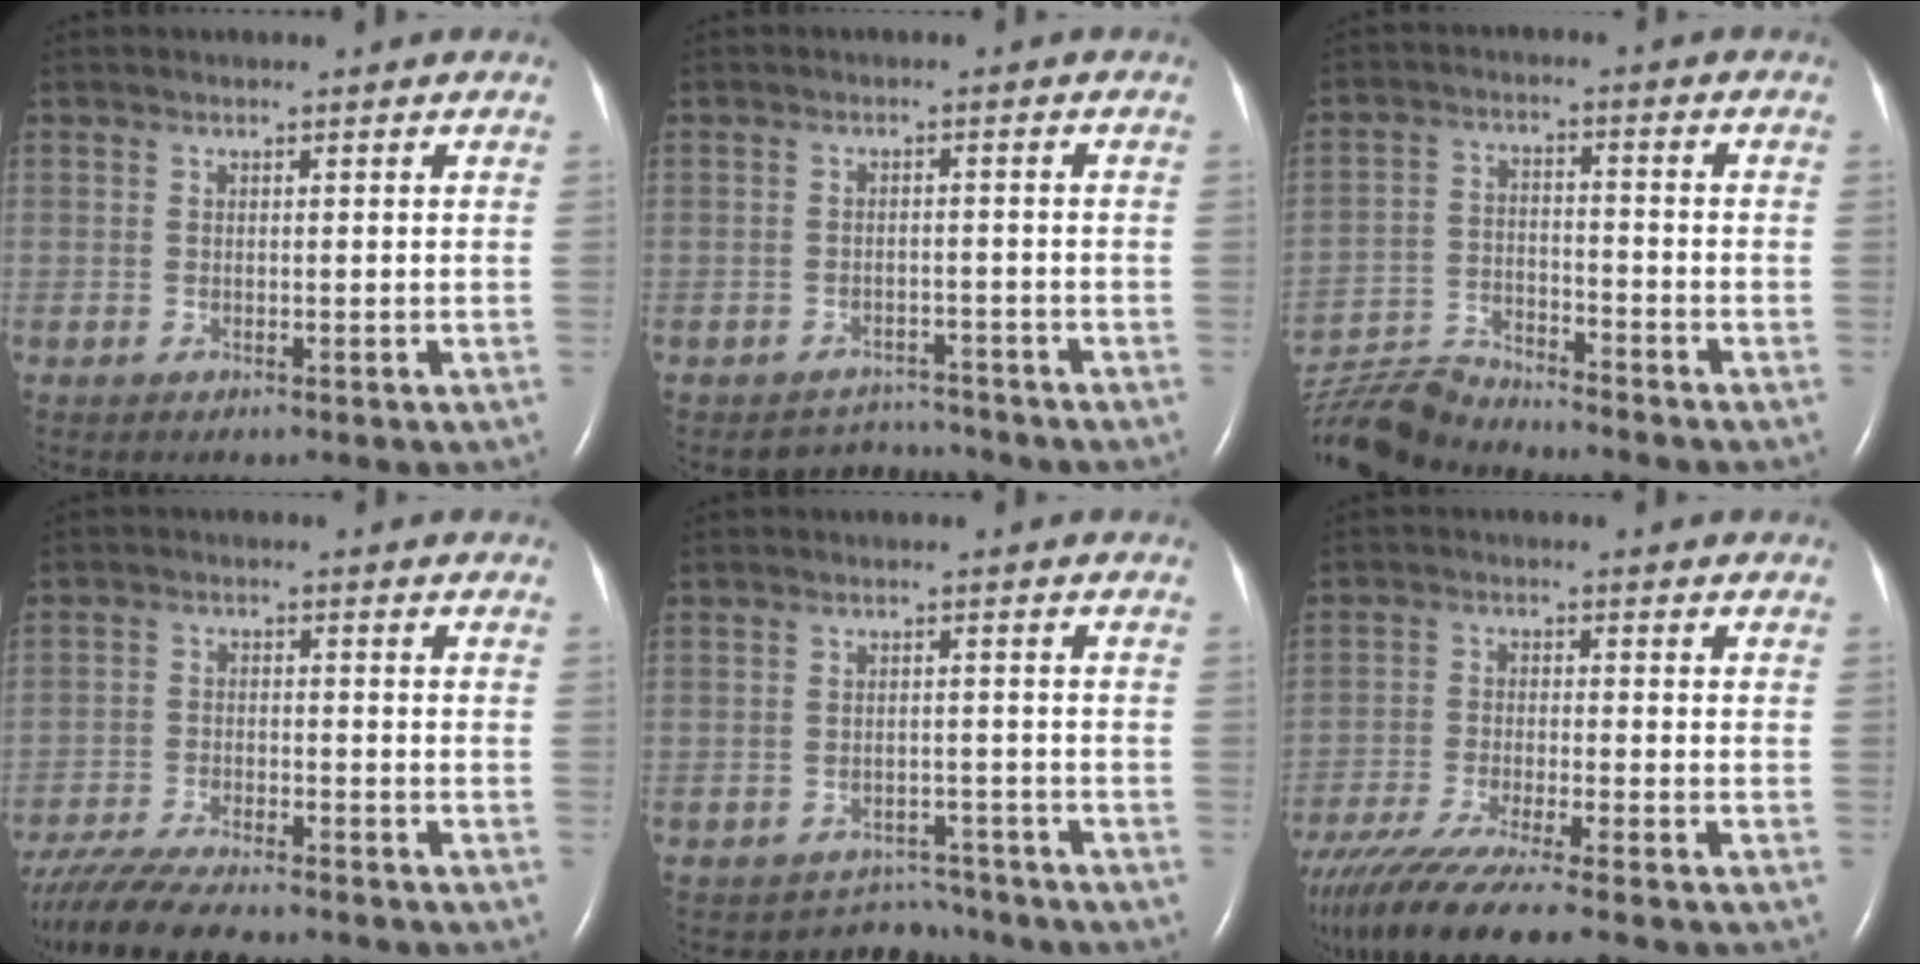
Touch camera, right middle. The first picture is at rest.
{"total": 3.4, "force": [-3.1, 0.5, -1.2], "torque": [0.017, 0.009, -0.042]}
{"total": 8.9, "force": [-8.9, 0.1, 0.6], "torque": [-0.023, -0.002, -0.169]}
{"total": 12.8, "force": [-11.1, 1.9, 6.1], "torque": [-0.108, -0.023, -0.175]}
{"total": 4.6, "force": [-4.2, 1.4, -1.4], "torque": [0.016, 0.021, -0.056]}
{"total": 13.9, "force": [-11.5, 0.3, 7.8], "torque": [-0.141, -0.041, -0.192]}